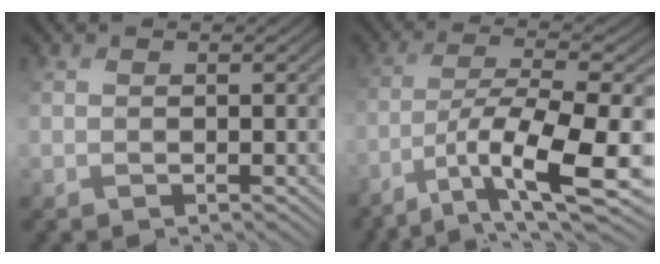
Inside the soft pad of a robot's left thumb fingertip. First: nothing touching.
{"total": 11.9, "force": [-5.6, 3.6, 9.9], "torque": [-0.193, -0.023, -0.081]}